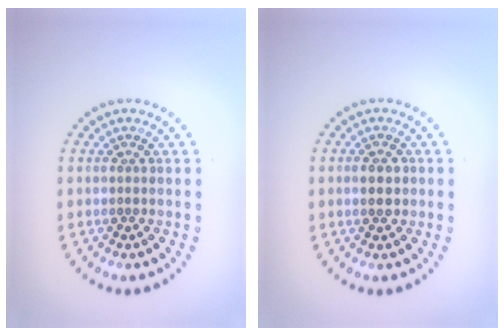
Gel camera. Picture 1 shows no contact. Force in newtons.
{"total": 2.2, "press": 2.1, "slide": 0.1}